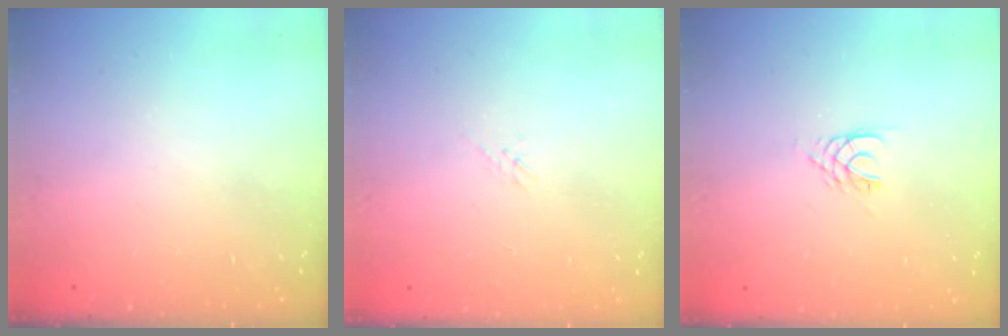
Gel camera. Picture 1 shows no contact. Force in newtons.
{"total": 0.5, "press": 0.5, "slide": 0.2}
{"total": 3.0, "press": 2.9, "slide": 0.4}